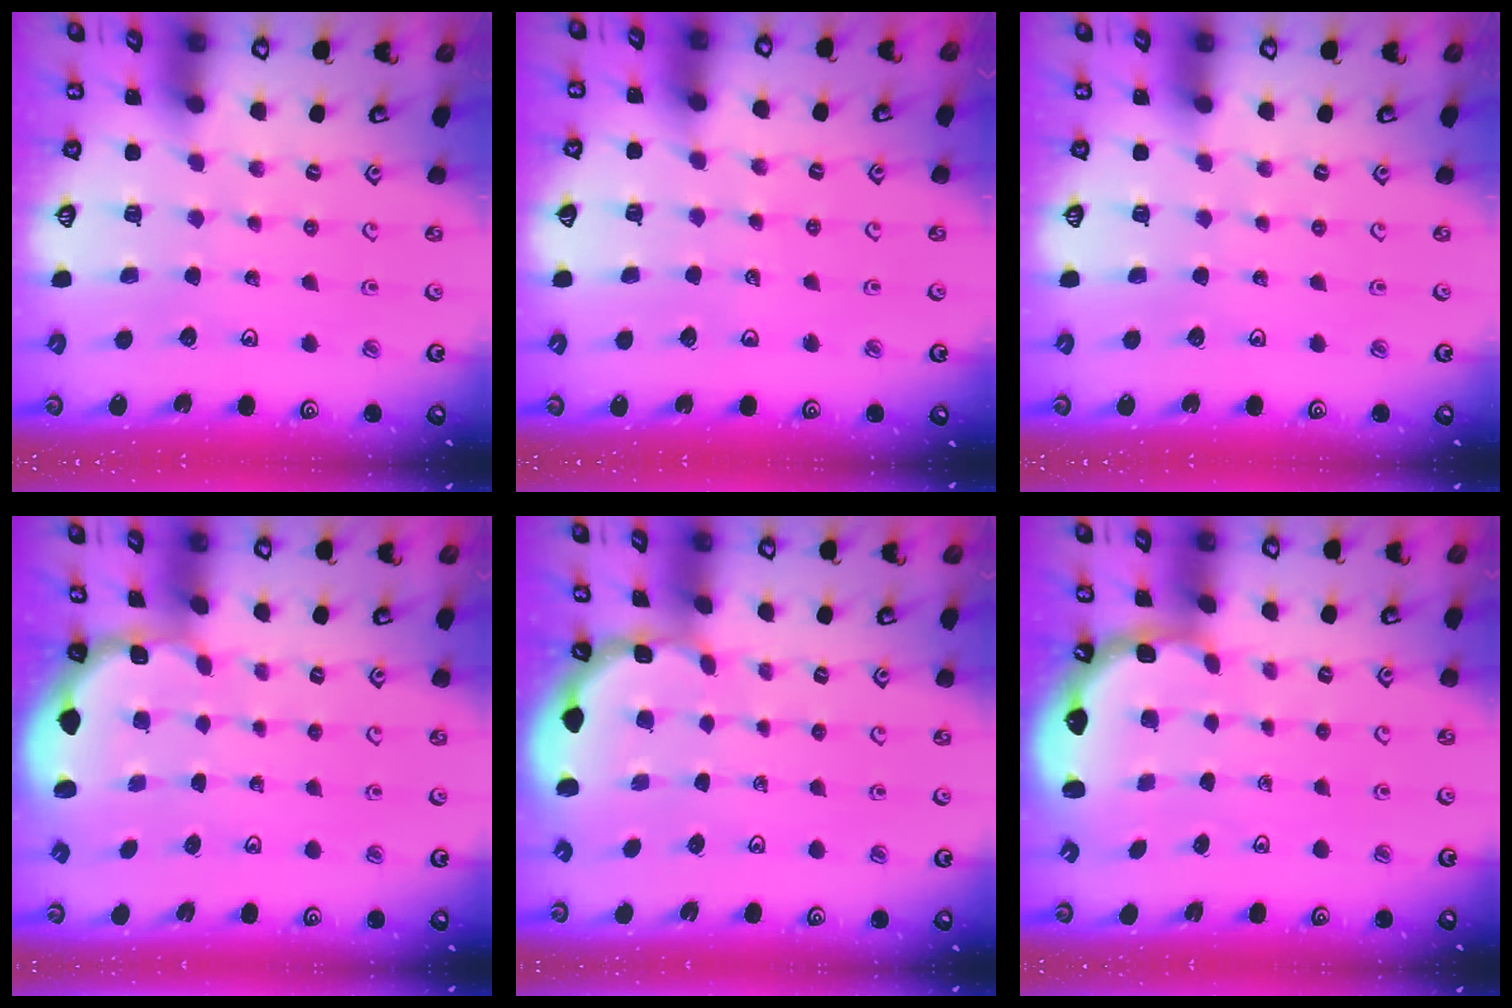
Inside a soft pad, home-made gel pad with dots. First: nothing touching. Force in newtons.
{"total": 1.6, "press": 1.6, "slide": 0.2}
{"total": 0.0}
{"total": 1.8, "press": 1.6, "slide": 0.7}
{"total": 2.0, "press": 2.0, "slide": 0.1}
{"total": 2.5, "press": 2.2, "slide": 1.3}